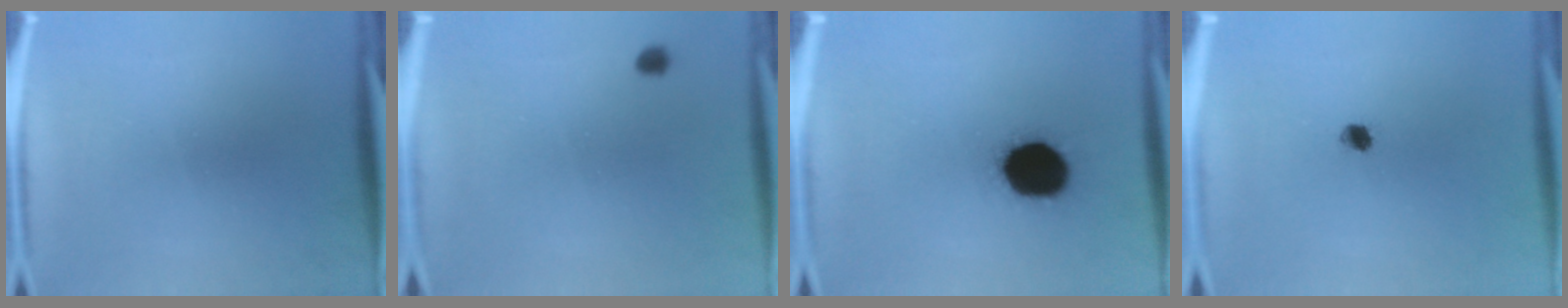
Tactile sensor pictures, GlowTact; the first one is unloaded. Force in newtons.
{"total": 1.3}
{"total": 17.1}
{"total": 2.1}